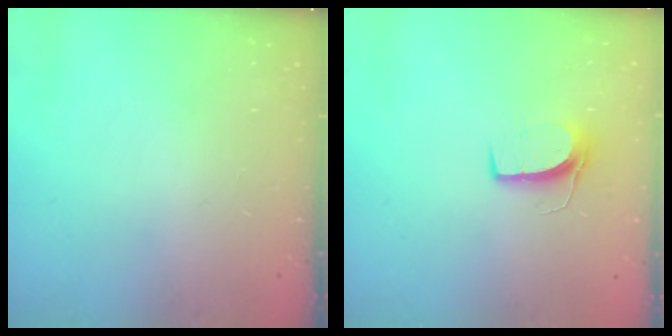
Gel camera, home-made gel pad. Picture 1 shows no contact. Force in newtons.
{"total": 7.0, "press": 7.0, "slide": 0.4}